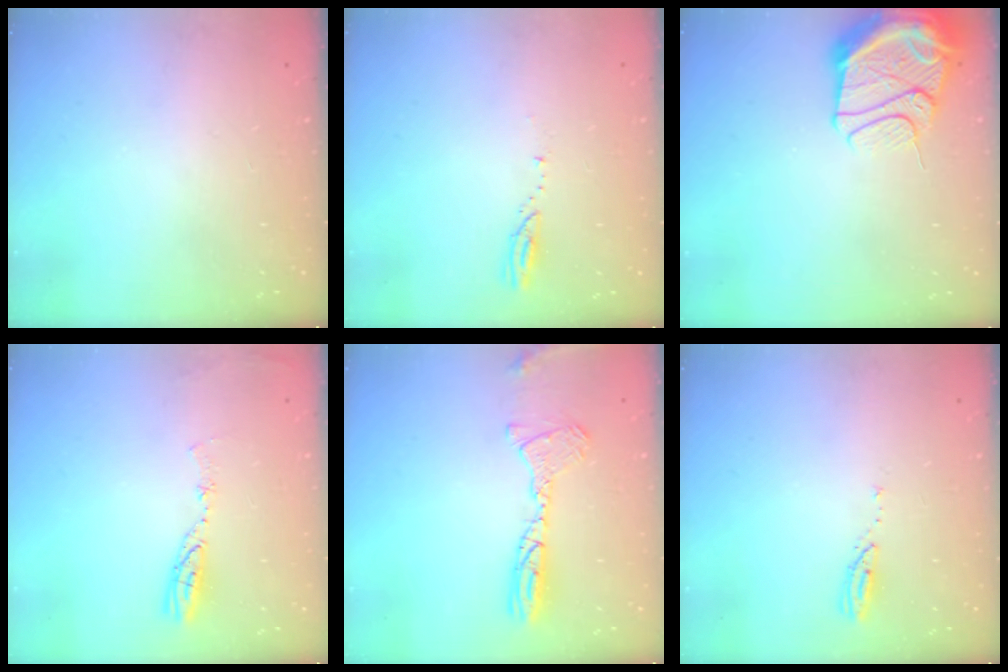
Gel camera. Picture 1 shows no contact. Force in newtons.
{"total": 3.3, "press": 3.3, "slide": 0.3}
{"total": 14.8, "press": 14.7, "slide": 1.7}
{"total": 5.9, "press": 5.8, "slide": 0.7}
{"total": 13.0, "press": 12.6, "slide": 3.3}
{"total": 3.0, "press": 2.9, "slide": 0.3}